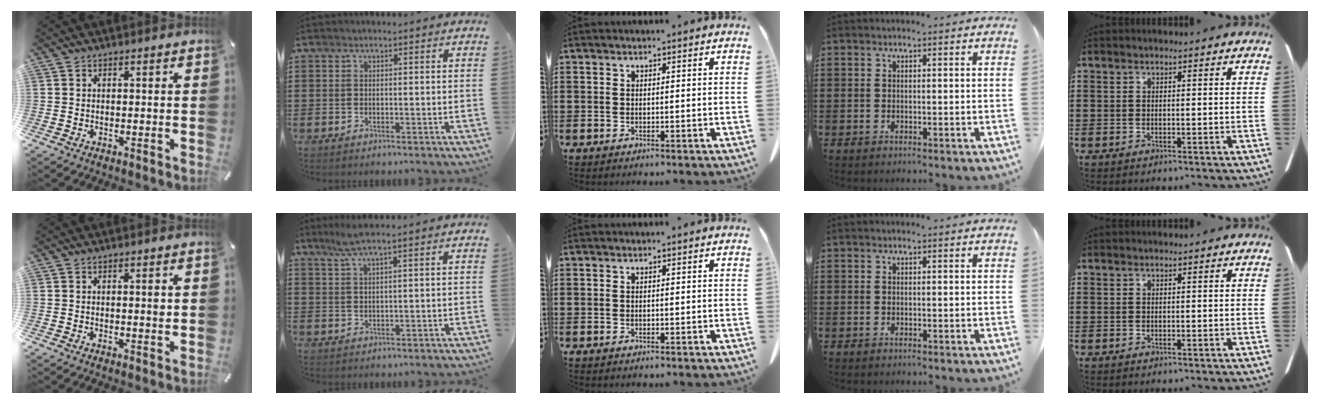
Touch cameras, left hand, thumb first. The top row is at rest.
{"thumb": {"total": 1.4, "force": [0.2, 0.3, 1.4], "torque": [-0.011, -0.005, -0.001]}, "index": {"total": 3.3, "force": [2.1, -0.2, 2.5], "torque": [-0.053, 0.002, 0.037]}}